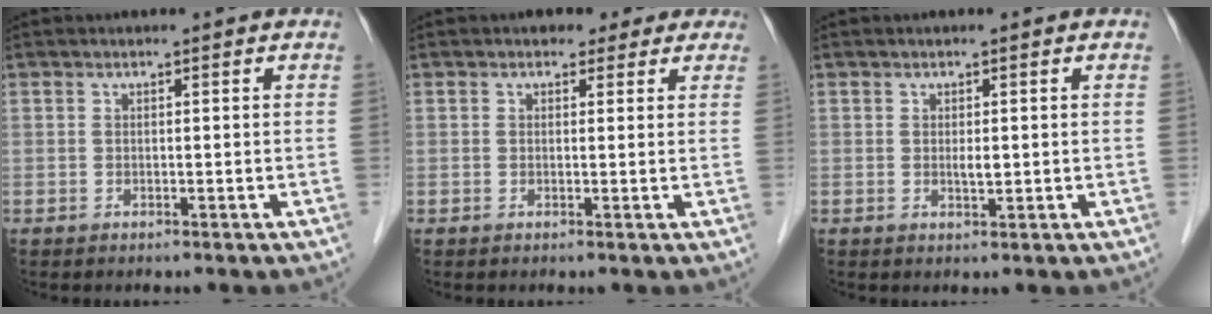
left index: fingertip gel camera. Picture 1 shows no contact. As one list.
[{"total": 3.4, "force": [2.5, 2.2, 0.7], "torque": [0.005, 0.007, 0.020]}, {"total": 1.3, "force": [0.1, 0.4, 1.2], "torque": [-0.021, -0.001, 0.001]}]